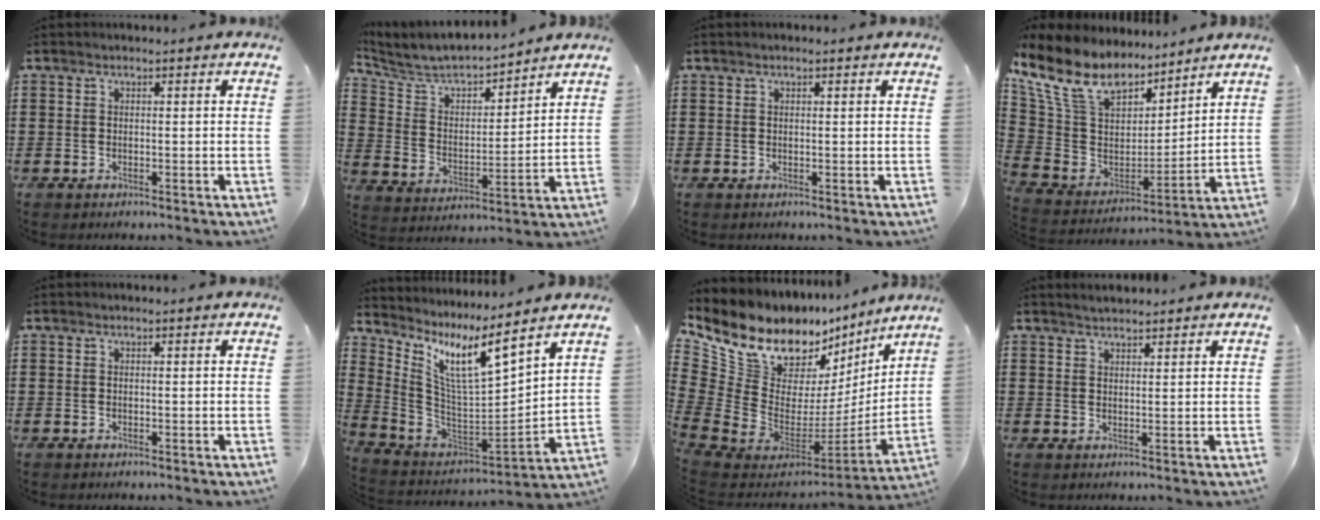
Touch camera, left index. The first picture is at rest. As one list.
[{"total": 6.2, "force": [5.7, 1.5, 1.9], "torque": [-0.068, -0.037, 0.095]}, {"total": 0.7, "force": [0.4, 0.2, 0.5], "torque": [-0.010, 0.001, 0.007]}, {"total": 12.5, "force": [9.5, 5.9, 5.6], "torque": [-0.161, -0.051, 0.173]}, {"total": 0.0}, {"total": 10.3, "force": [6.7, 1.7, 7.7], "torque": [-0.173, -0.045, 0.111]}, {"total": 11.4, "force": [8.4, 6.3, 4.4], "torque": [-0.125, -0.093, 0.148]}, {"total": 1.9, "force": [1.9, 0.2, 0.3], "torque": [-0.009, 0.004, 0.036]}]